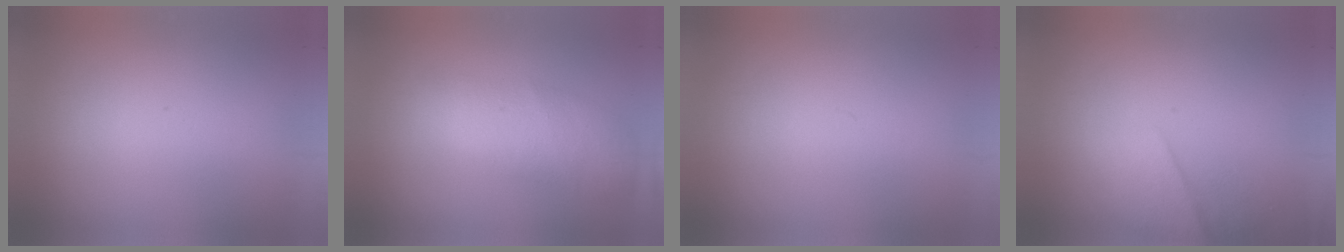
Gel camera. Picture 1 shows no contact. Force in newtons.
{"total": 2.3}
{"total": 0.0}
{"total": 2.5}